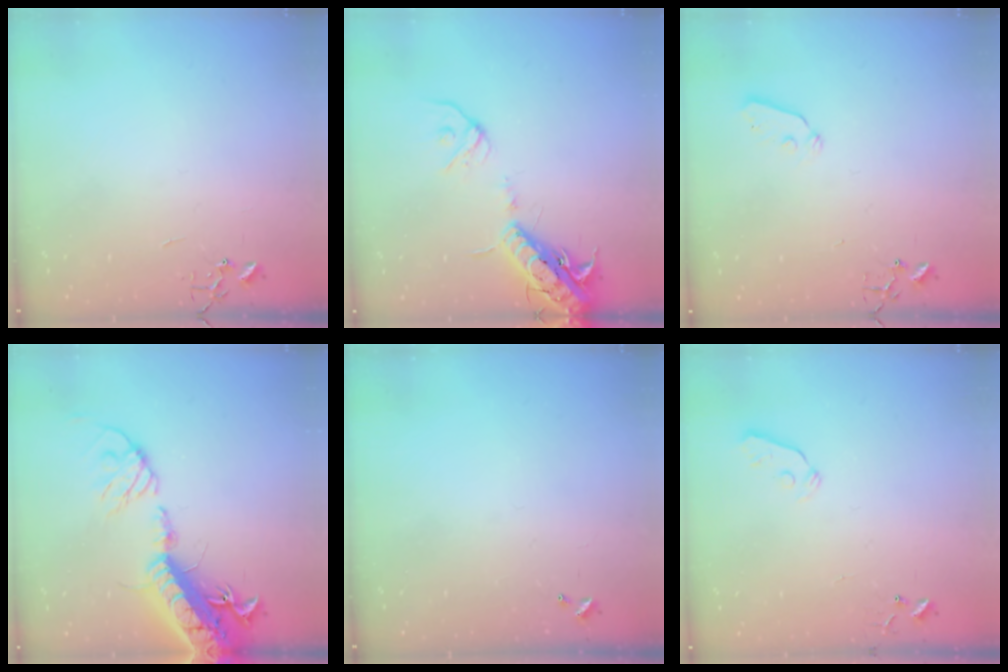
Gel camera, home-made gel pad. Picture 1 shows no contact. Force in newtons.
{"total": 16.3, "press": 16.0, "slide": 3.3}
{"total": 3.8, "press": 3.7, "slide": 0.7}
{"total": 23.1, "press": 22.6, "slide": 4.7}
{"total": 0.0}
{"total": 3.3, "press": 3.2, "slide": 0.7}